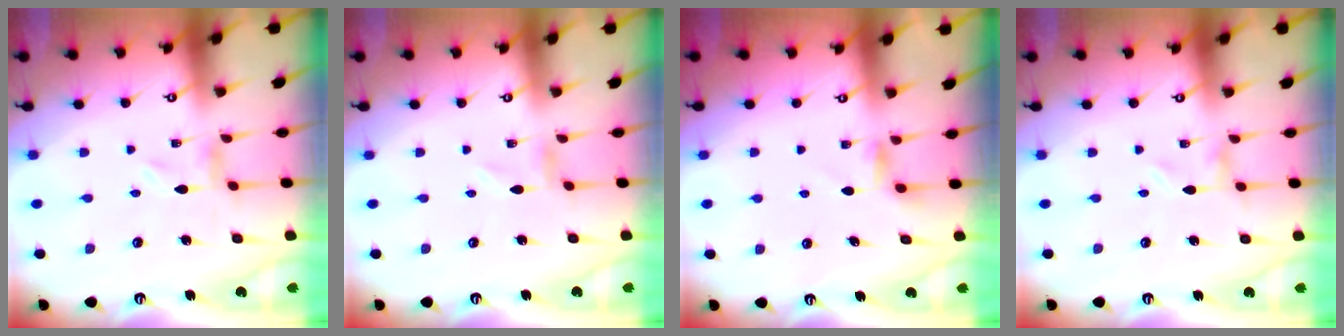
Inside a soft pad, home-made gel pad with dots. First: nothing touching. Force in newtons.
{"total": 0.0}
{"total": 3.5, "press": 3.4, "slide": 0.5}
{"total": 0.0}